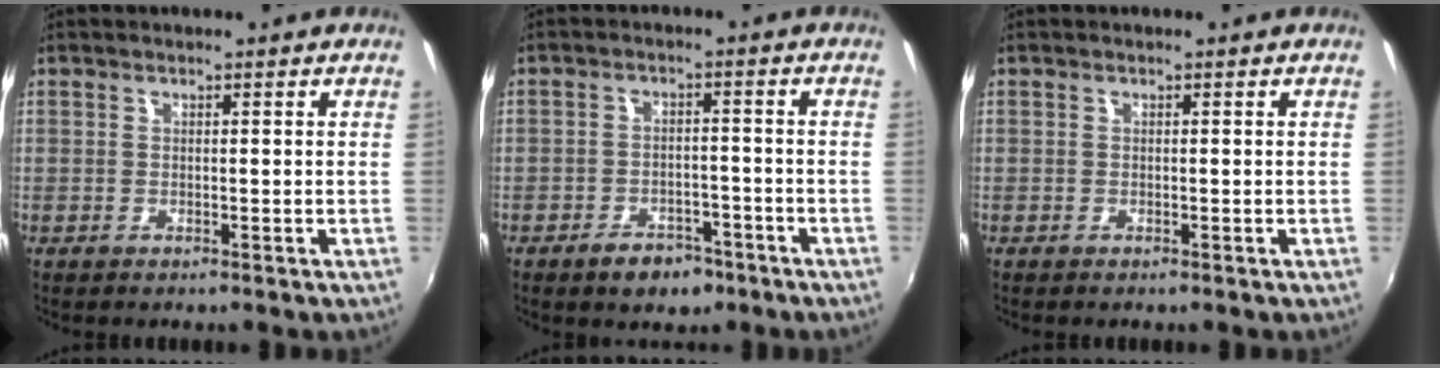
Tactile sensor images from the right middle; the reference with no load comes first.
{"total": 6.4, "force": [-4.4, 3.8, 2.7], "torque": [-0.064, 0.008, -0.056]}
{"total": 0.0}